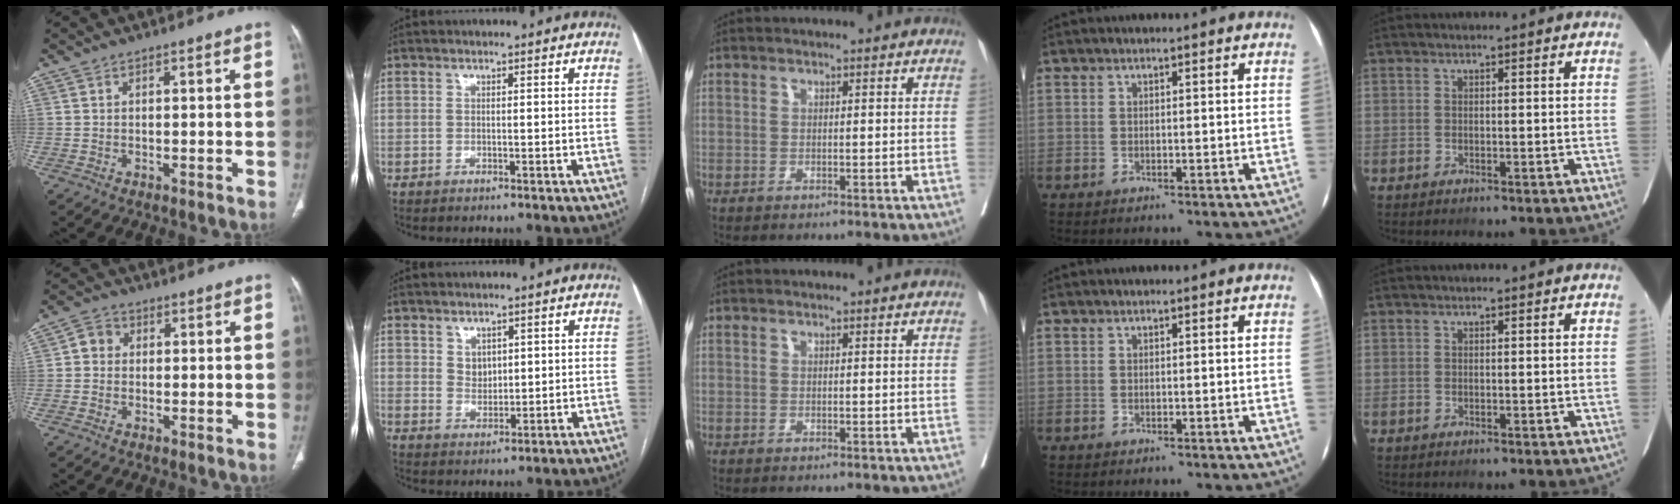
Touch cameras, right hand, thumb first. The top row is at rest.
{"thumb": {"total": 3.3, "force": [0.3, 3.0, 1.4], "torque": [-0.011, 0.009, -0.003]}, "index": {"total": 2.8, "force": [1.3, 2.1, 1.3], "torque": [-0.024, -0.002, 0.031]}}